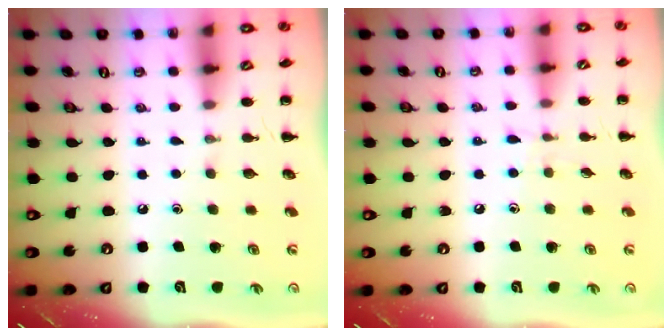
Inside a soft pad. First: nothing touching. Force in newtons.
{"total": 3.6, "press": 3.2, "slide": 1.5}